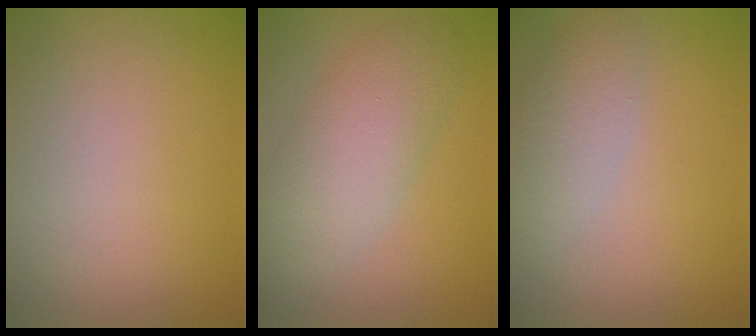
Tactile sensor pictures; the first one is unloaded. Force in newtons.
{"total": 5.3, "press": 5.3, "slide": 0.2}
{"total": 3.1, "press": 3.1, "slide": 0.3}